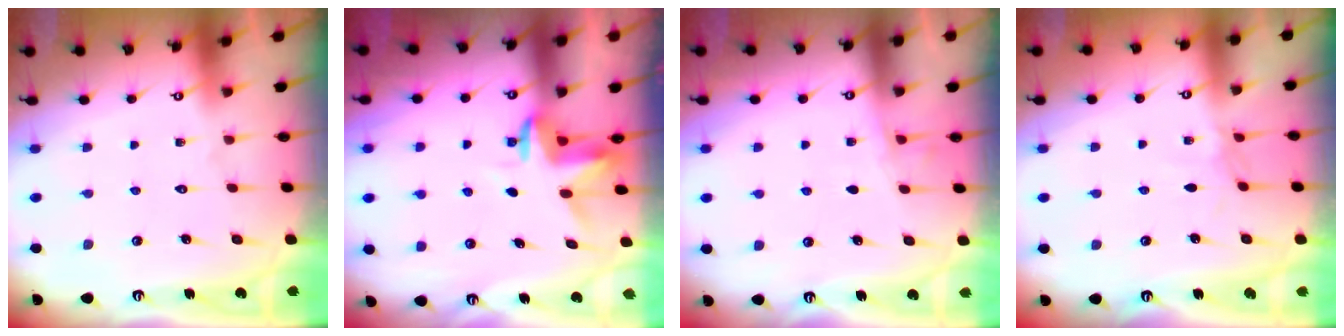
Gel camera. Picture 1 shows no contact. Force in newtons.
{"total": 3.6, "press": 3.6, "slide": 0.2}
{"total": 2.6, "press": 2.5, "slide": 0.4}
{"total": 2.8, "press": 2.7, "slide": 0.4}